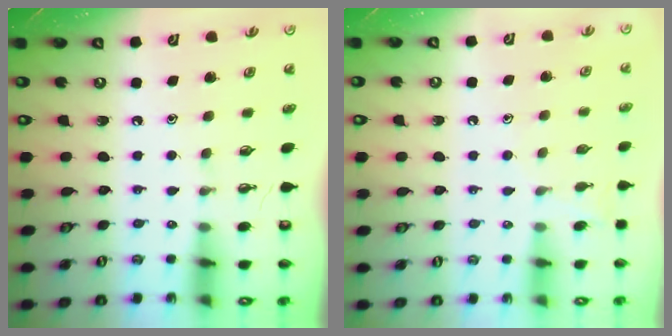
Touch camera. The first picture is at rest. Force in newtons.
{"total": 7.1, "press": 7.0, "slide": 0.8}